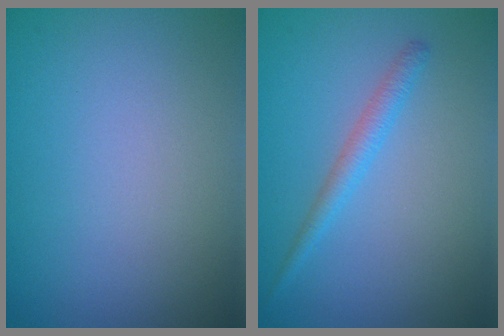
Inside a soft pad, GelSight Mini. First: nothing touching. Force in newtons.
{"total": 1.7, "press": 1.7, "slide": 0.2}